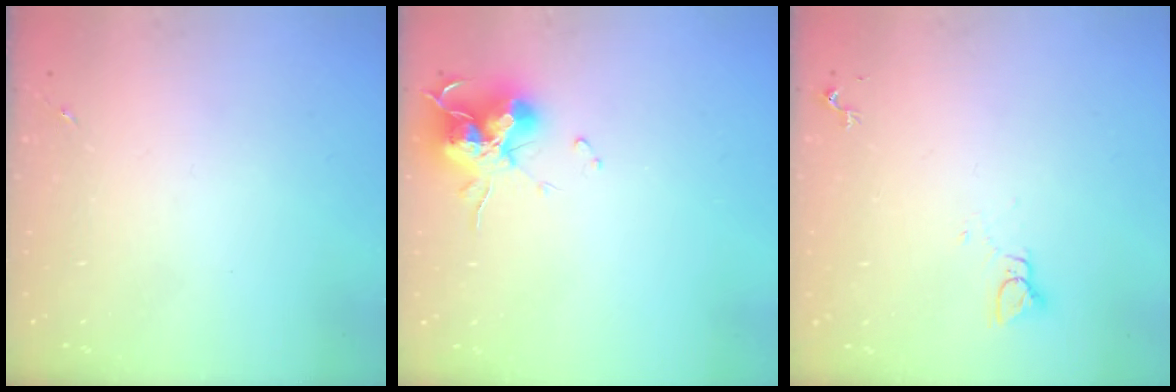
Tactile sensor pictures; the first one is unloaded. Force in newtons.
{"total": 15.2, "press": 15.1, "slide": 2.0}
{"total": 2.8, "press": 2.8, "slide": 0.1}